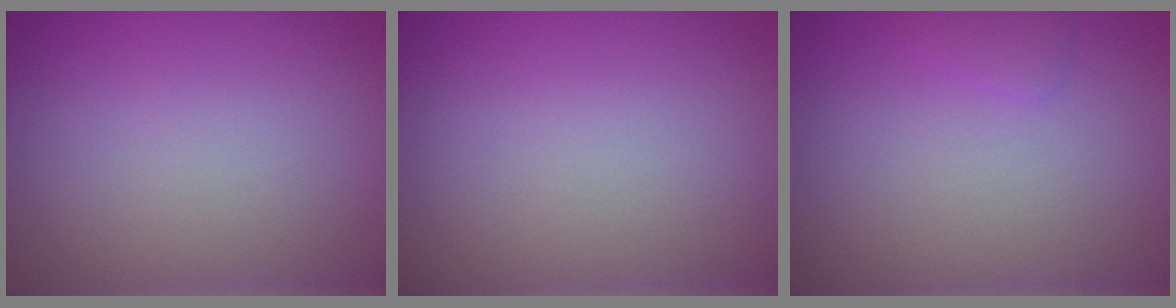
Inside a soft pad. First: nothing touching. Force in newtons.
{"total": 0.0}
{"total": 0.9, "press": 0.9, "slide": 0.1}